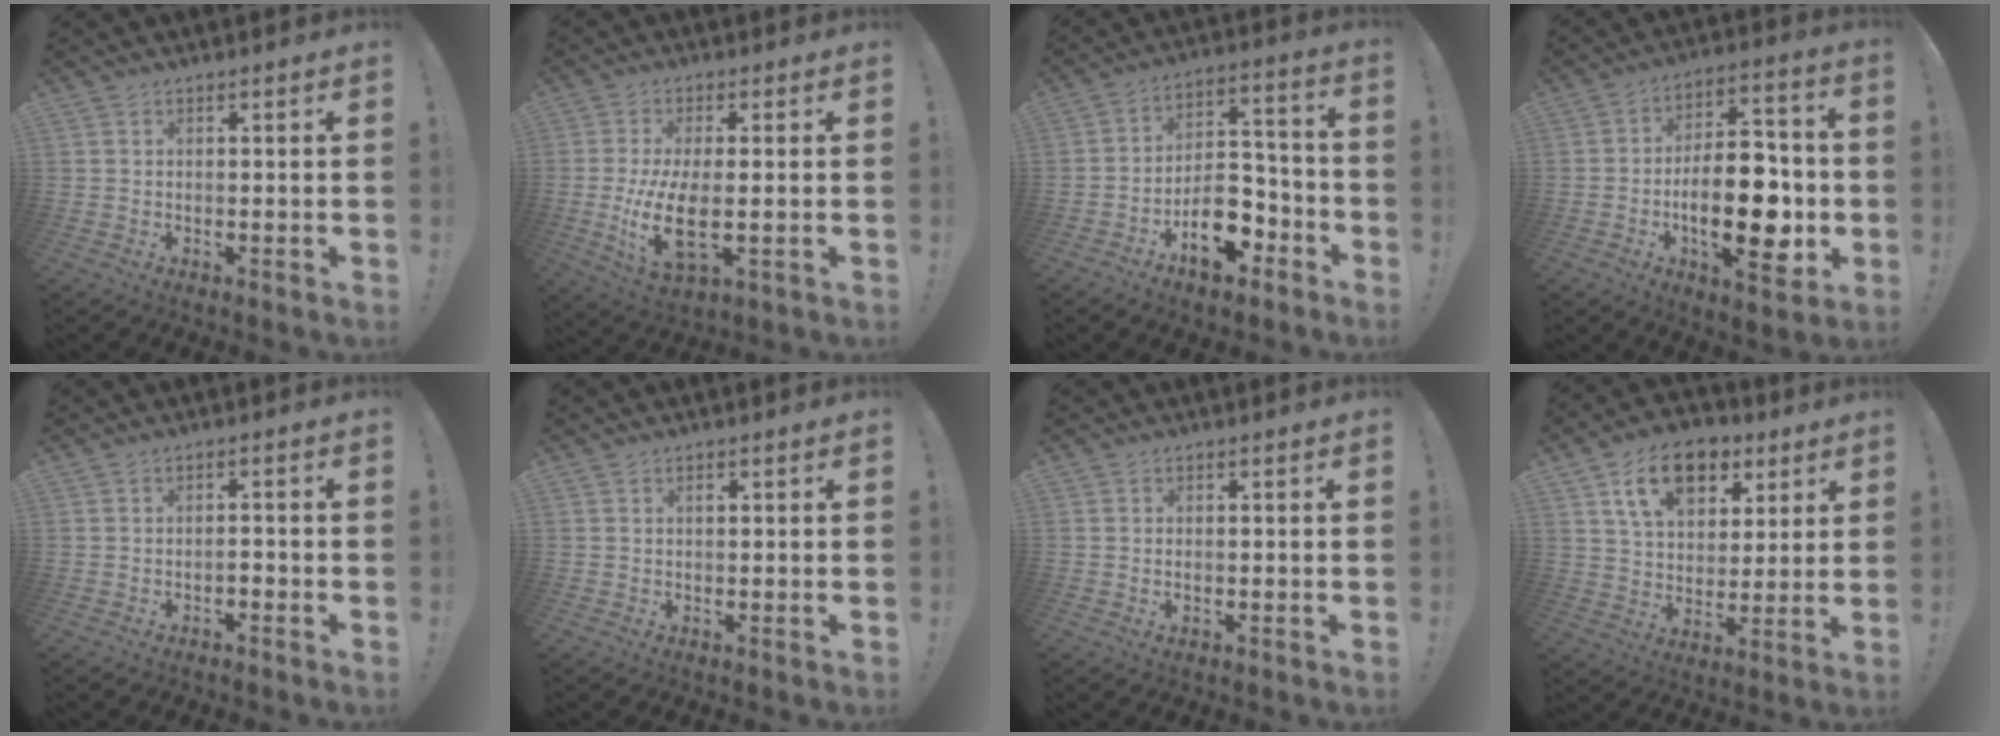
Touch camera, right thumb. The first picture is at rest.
{"total": 11.9, "force": [-2.0, 4.4, 10.9], "torque": [-0.225, -0.013, -0.034]}
{"total": 14.2, "force": [-7.7, 8.5, 8.3], "torque": [-0.104, 0.068, -0.123]}
{"total": 20.7, "force": [-4.5, 9.7, 17.8], "torque": [-0.284, 0.022, -0.067]}
{"total": 1.8, "force": [-1.5, 0.2, 1.0], "torque": [-0.020, 0.003, -0.025]}
{"total": 0.6, "force": [0.2, 0.4, 0.4], "torque": [-0.006, 0.001, 0.004]}
{"total": 0.7, "force": [-0.2, 0.4, 0.6], "torque": [-0.011, 0.000, -0.004]}
{"total": 15.0, "force": [7.8, 9.9, 8.0], "torque": [-0.122, -0.026, 0.144]}